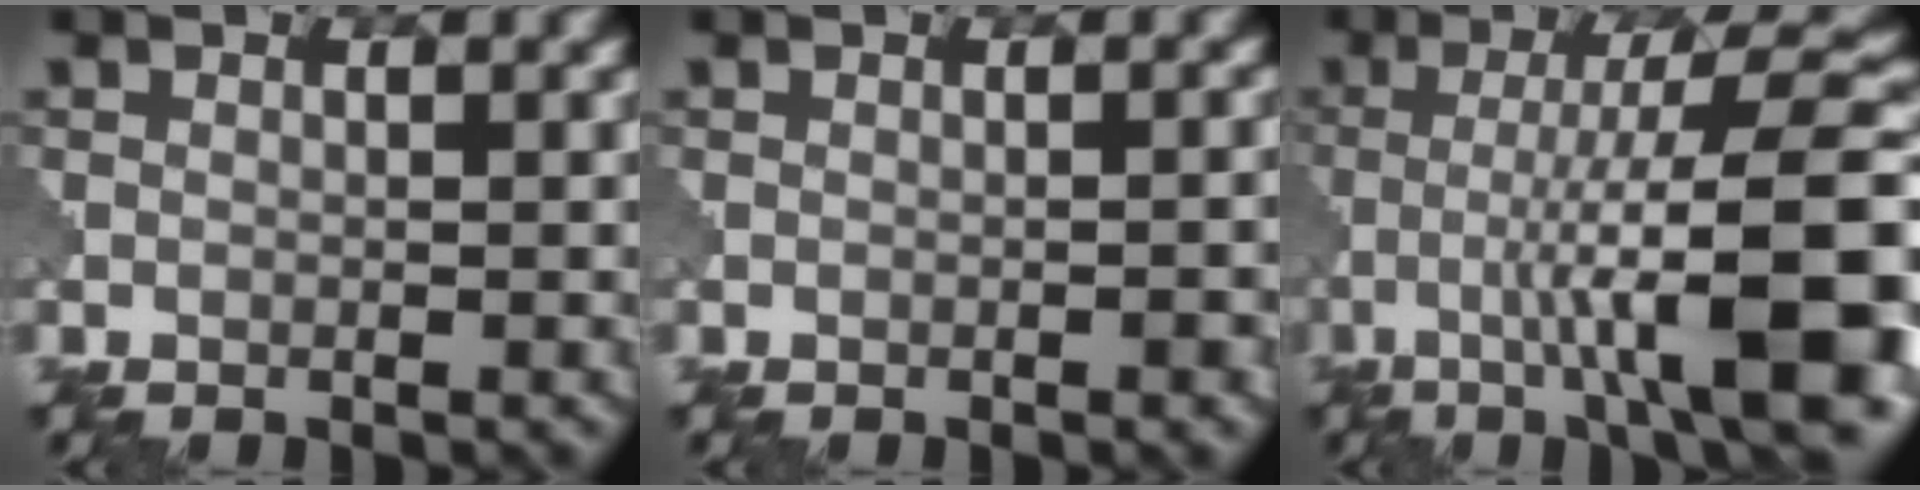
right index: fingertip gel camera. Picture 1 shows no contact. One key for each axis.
{"total": 1.2, "fx": -0.5, "fy": 0.3, "fz": 1.1, "tx": -0.013, "ty": 0.002, "tz": -0.007}
{"total": 13.6, "fx": -3.7, "fy": 2.7, "fz": 12.8, "tx": -0.181, "ty": 0.016, "tz": -0.048}